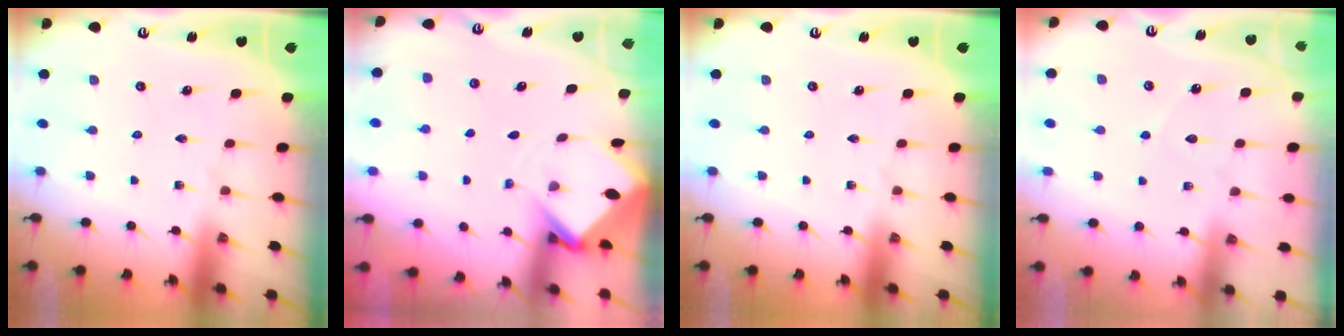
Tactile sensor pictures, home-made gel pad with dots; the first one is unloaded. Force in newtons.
{"total": 2.9, "press": 2.9, "slide": 0.2}
{"total": 0.0}
{"total": 4.5, "press": 4.5, "slide": 0.3}